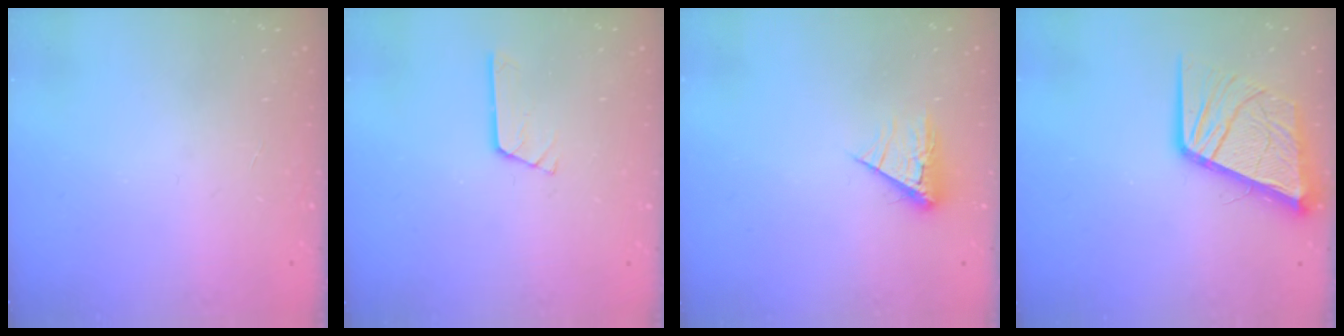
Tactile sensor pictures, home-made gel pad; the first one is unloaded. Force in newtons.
{"total": 2.9, "press": 2.9, "slide": 0.1}
{"total": 6.7, "press": 6.6, "slide": 1.0}
{"total": 14.4, "press": 14.3, "slide": 1.7}